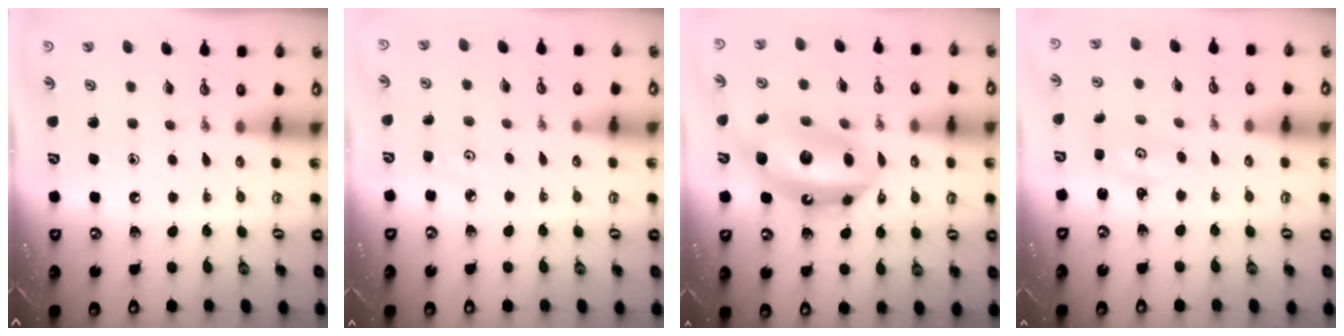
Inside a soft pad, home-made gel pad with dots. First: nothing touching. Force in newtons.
{"total": 3.3, "press": 3.2, "slide": 0.5}
{"total": 15.9, "press": 15.8, "slide": 1.4}
{"total": 2.7, "press": 2.7, "slide": 0.4}